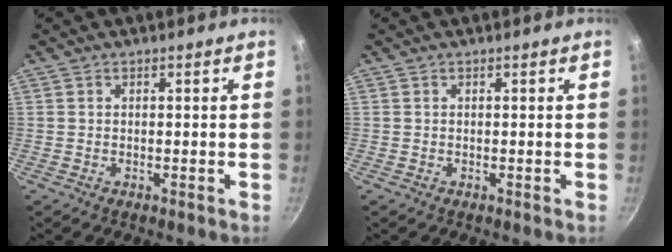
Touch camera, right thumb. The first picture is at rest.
{"total": 0.0}